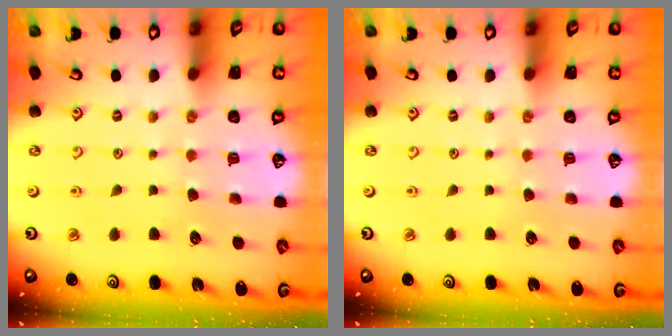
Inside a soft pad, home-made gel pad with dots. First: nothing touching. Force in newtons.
{"total": 0.0}